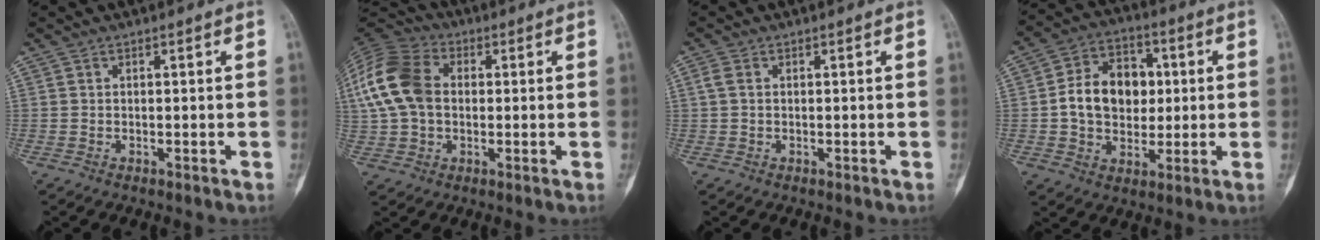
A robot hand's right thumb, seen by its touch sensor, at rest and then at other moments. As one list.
[{"total": 15.1, "force": [1.5, 10.8, 10.5], "torque": [-0.213, 0.027, 0.022]}, {"total": 1.9, "force": [0.3, 1.3, 1.3], "torque": [-0.036, 0.006, 0.007]}, {"total": 13.6, "force": [0.8, 10.1, 9.1], "torque": [-0.116, 0.017, 0.011]}]